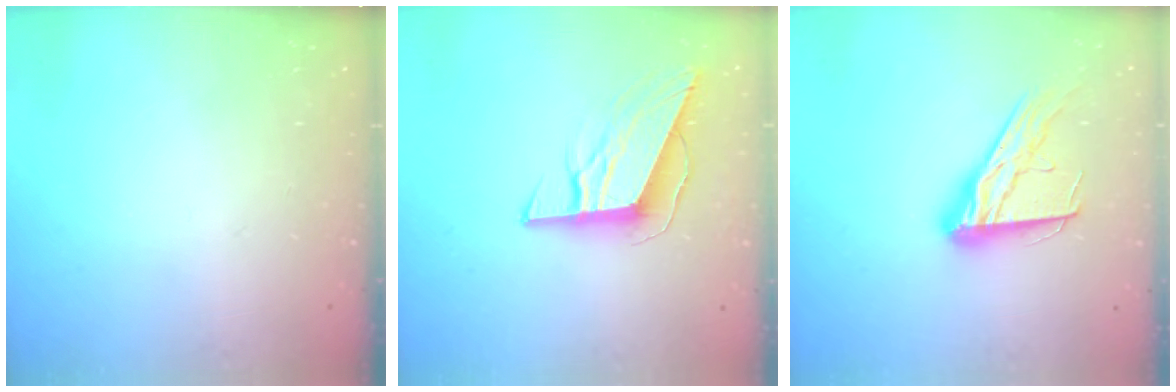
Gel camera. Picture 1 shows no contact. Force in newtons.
{"total": 9.7, "press": 9.4, "slide": 2.3}
{"total": 14.8, "press": 14.8, "slide": 1.3}